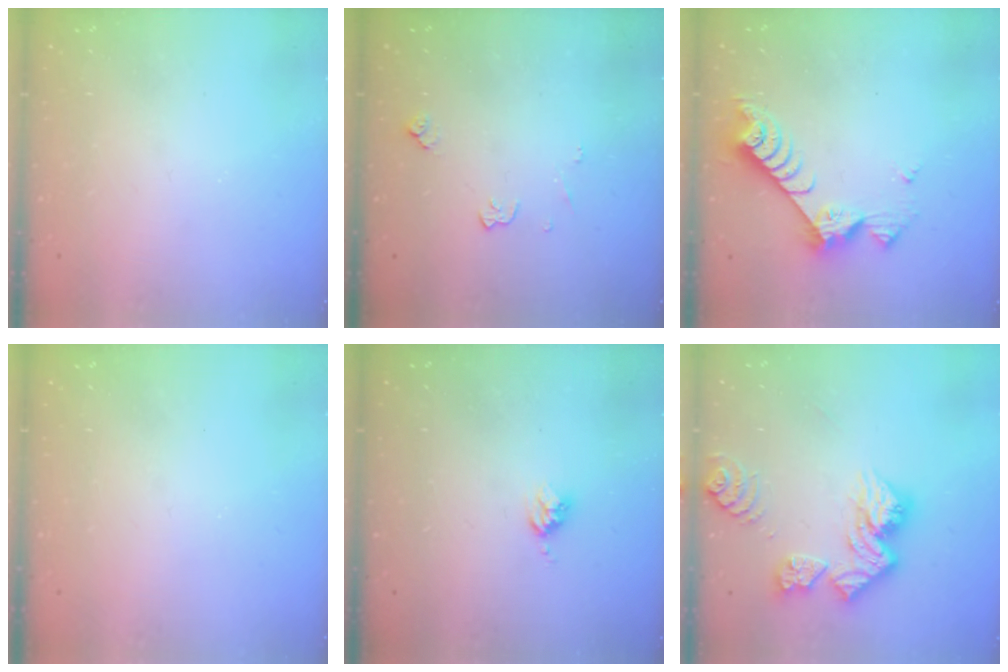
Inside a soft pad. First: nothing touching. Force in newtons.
{"total": 4.8, "press": 4.7, "slide": 0.7}
{"total": 7.6, "press": 7.6, "slide": 0.4}
{"total": 0.0}
{"total": 3.7, "press": 3.6, "slide": 0.5}
{"total": 13.1, "press": 13.0, "slide": 1.4}